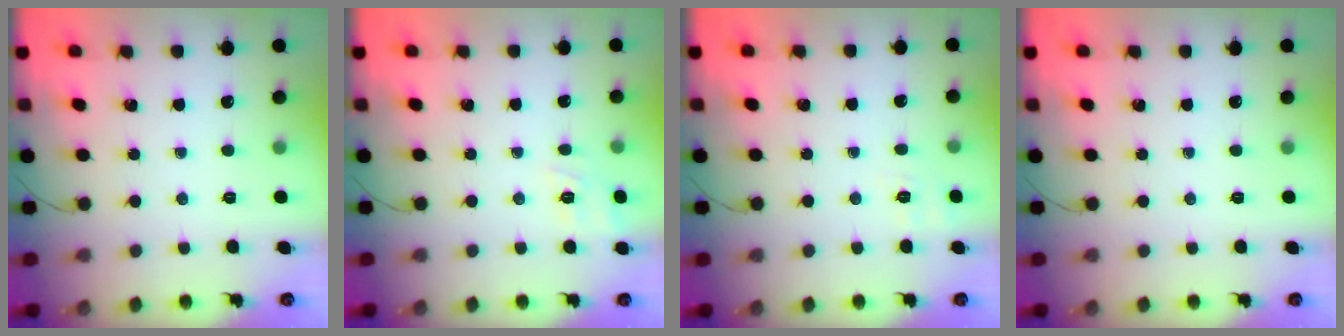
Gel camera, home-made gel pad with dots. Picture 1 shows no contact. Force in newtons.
{"total": 10.0, "press": 9.9, "slide": 1.7}
{"total": 1.9, "press": 0.4, "slide": 1.9}
{"total": 0.0}